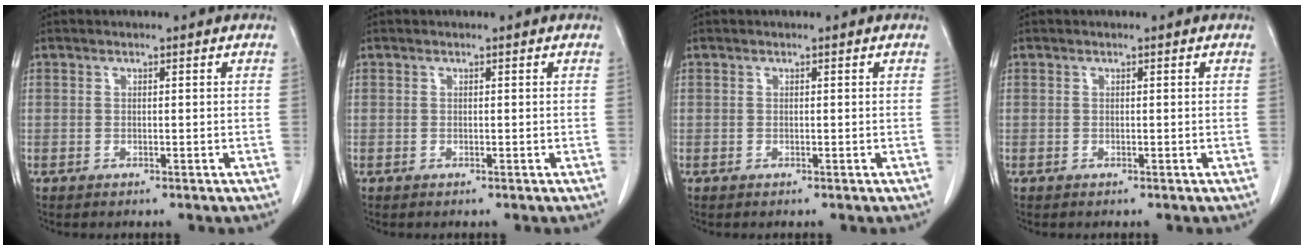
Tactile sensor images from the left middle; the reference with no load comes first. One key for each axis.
{"total": 0.0}
{"total": 0.0}
{"total": 0.0}